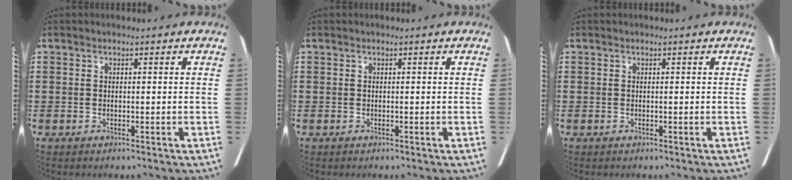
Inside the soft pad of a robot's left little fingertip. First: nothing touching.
{"total": 0.0}
{"total": 0.0}